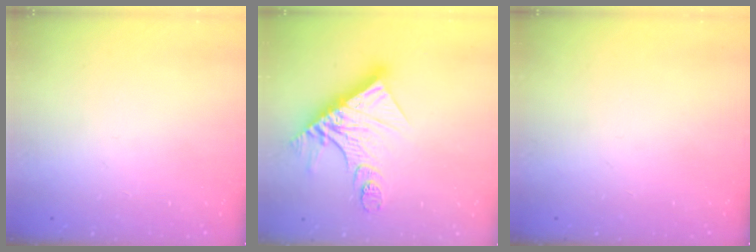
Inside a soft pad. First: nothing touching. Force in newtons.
{"total": 16.2, "press": 16.2, "slide": 1.7}
{"total": 0.0}